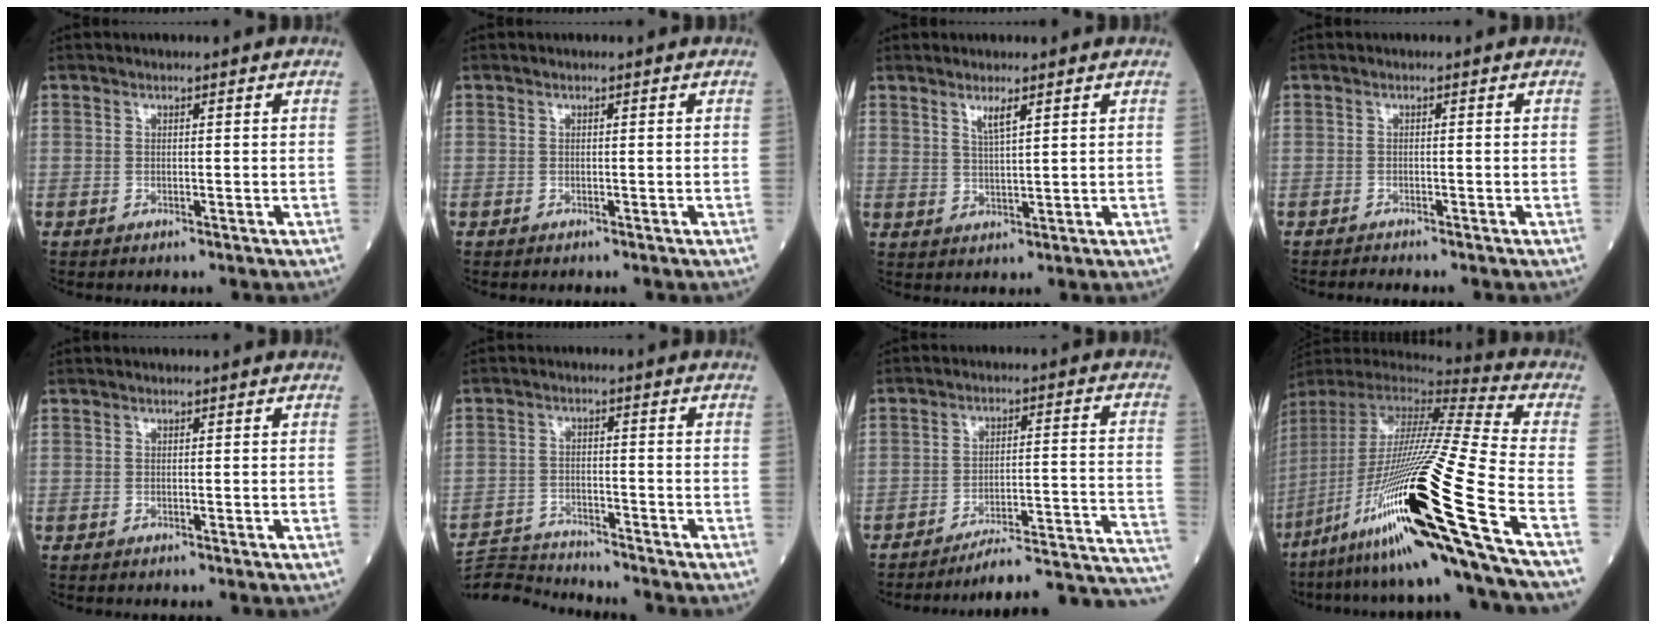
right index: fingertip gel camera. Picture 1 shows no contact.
{"total": 0.0}
{"total": 2.7, "force": [1.8, 0.1, 2.0], "torque": [-0.044, -0.003, 0.039]}
{"total": 1.3, "force": [-1.2, -0.3, 0.3], "torque": [-0.007, -0.001, -0.016]}
{"total": 0.0}
{"total": 6.7, "force": [-6.6, -0.8, -1.0], "torque": [0.013, -0.004, -0.119]}
{"total": 17.9, "force": [-17.3, -1.1, 4.5], "torque": [-0.006, 0.027, -0.225]}
{"total": 32.1, "force": [-14.2, -0.2, 28.9], "torque": [-0.529, -0.057, -0.259]}